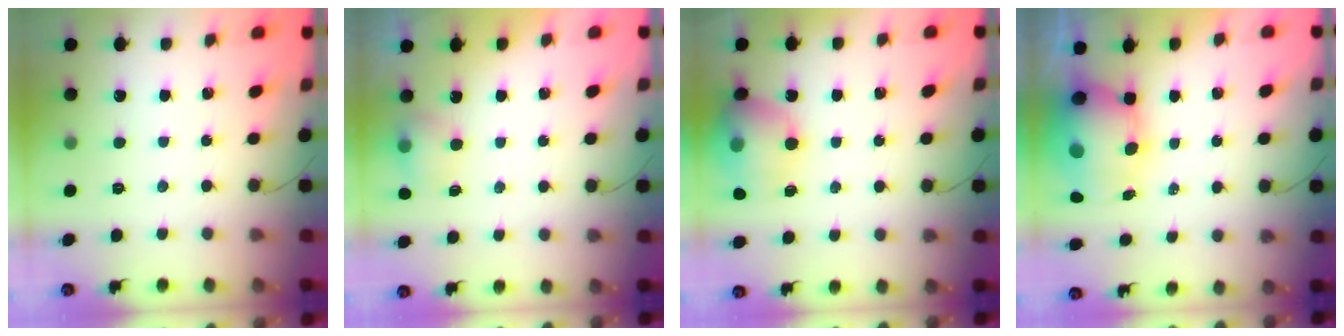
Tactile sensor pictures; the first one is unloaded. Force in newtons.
{"total": 6.5, "press": 4.5, "slide": 4.7}
{"total": 16.3, "press": 16.1, "slide": 2.4}
{"total": 11.1, "press": 10.7, "slide": 2.9}